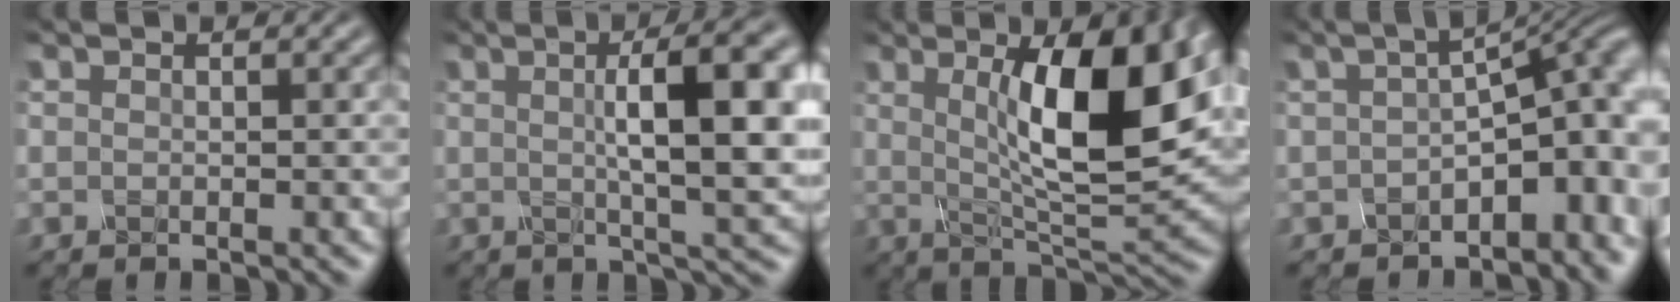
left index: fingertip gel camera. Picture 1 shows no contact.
{"total": 11.0, "force": [1.7, 2.7, 10.5], "torque": [-0.125, 0.015, 0.021]}
{"total": 11.5, "force": [2.4, 2.9, 10.9], "torque": [-0.154, 0.004, 0.044]}
{"total": 9.5, "force": [-1.7, 4.5, 8.2], "torque": [-0.091, 0.004, -0.024]}